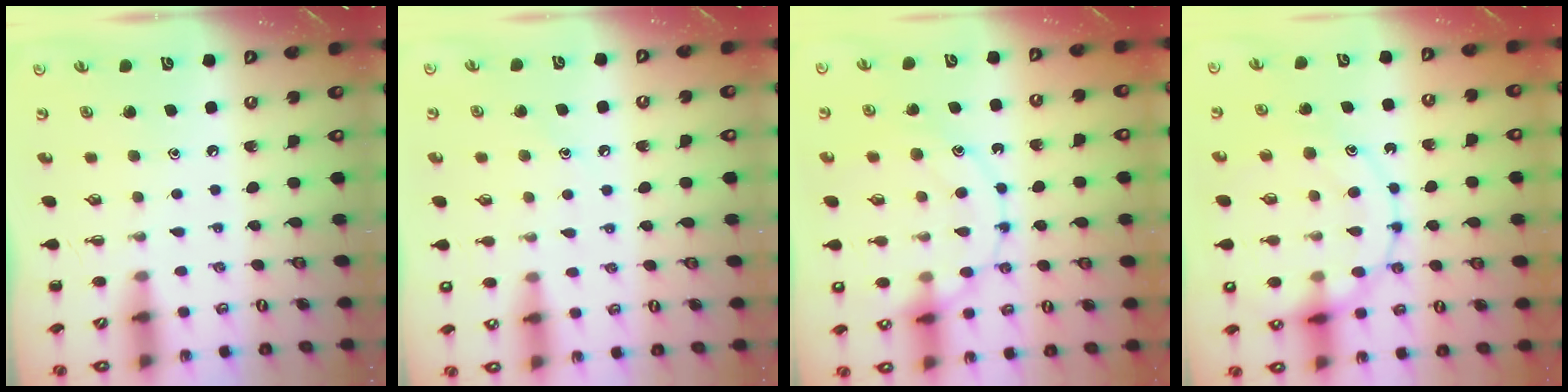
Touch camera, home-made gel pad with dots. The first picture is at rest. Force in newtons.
{"total": 7.2, "press": 7.0, "slide": 1.7}
{"total": 15.9, "press": 15.9, "slide": 1.2}
{"total": 18.3, "press": 18.2, "slide": 2.0}